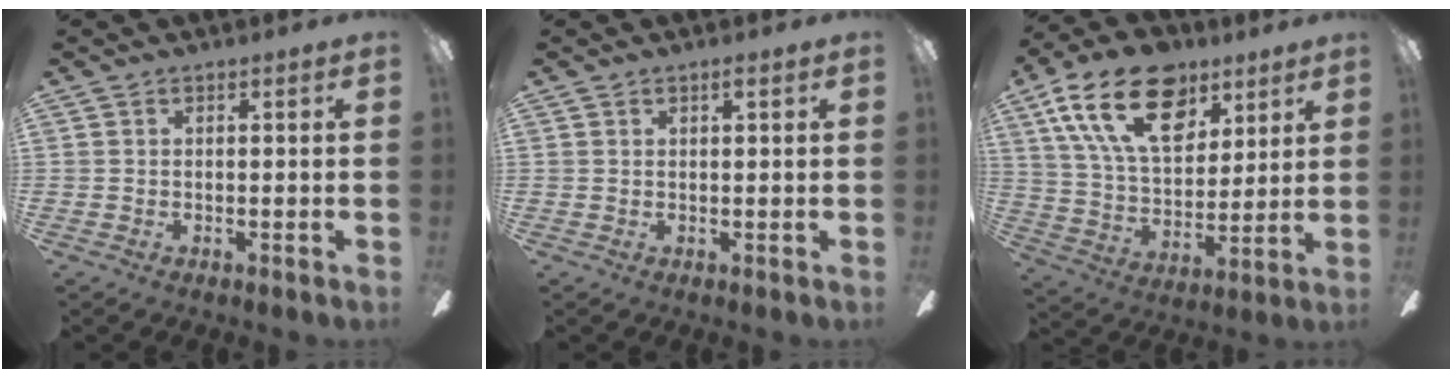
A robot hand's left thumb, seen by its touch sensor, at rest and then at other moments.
{"total": 1.1, "force": [0.9, 0.4, 0.5], "torque": [-0.003, -0.003, 0.014]}
{"total": 22.2, "force": [11.4, 13.0, 13.9], "torque": [-0.238, -0.039, 0.202]}